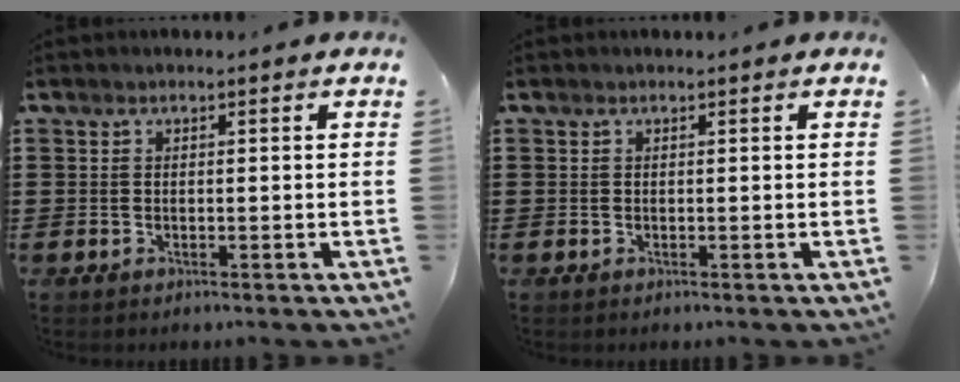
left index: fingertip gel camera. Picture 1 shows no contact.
{"total": 0.0}